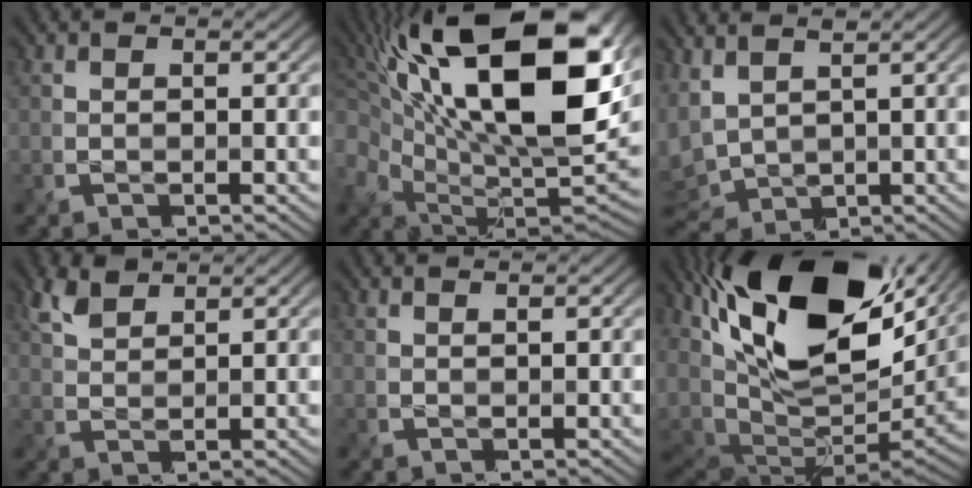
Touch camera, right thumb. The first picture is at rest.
{"total": 22.0, "force": [6.5, 10.4, 18.2], "torque": [-0.328, 0.024, 0.109]}
{"total": 5.8, "force": [1.9, 3.3, 4.4], "torque": [-0.139, 0.003, 0.039]}
{"total": 3.7, "force": [2.5, 1.7, 2.1], "torque": [-0.055, 0.007, 0.053]}
{"total": 0.6, "force": [0.5, 0.0, 0.4], "torque": [-0.011, 0.001, 0.009]}
{"total": 19.6, "force": [6.7, 9.9, 15.5], "torque": [-0.312, -0.001, 0.133]}